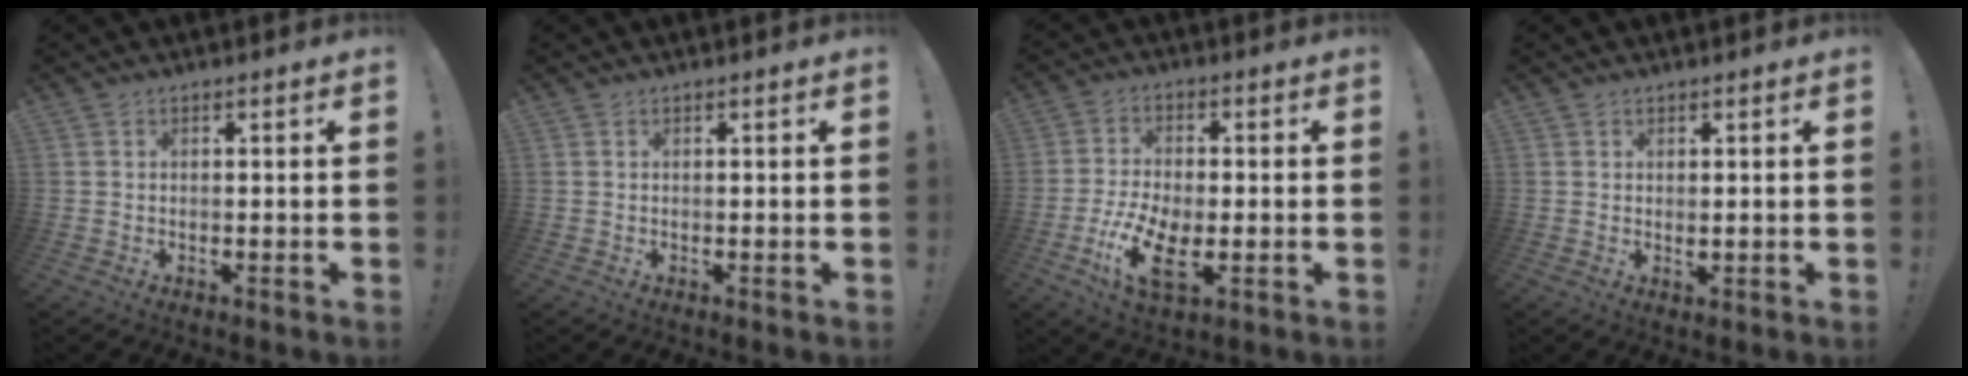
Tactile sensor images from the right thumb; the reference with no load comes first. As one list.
[{"total": 0.0}, {"total": 12.5, "force": [-4.1, 6.1, 10.1], "torque": [-0.205, 0.001, -0.075]}, {"total": 1.0, "force": [0.6, 0.4, 0.7], "torque": [0.002, -0.008, 0.009]}]